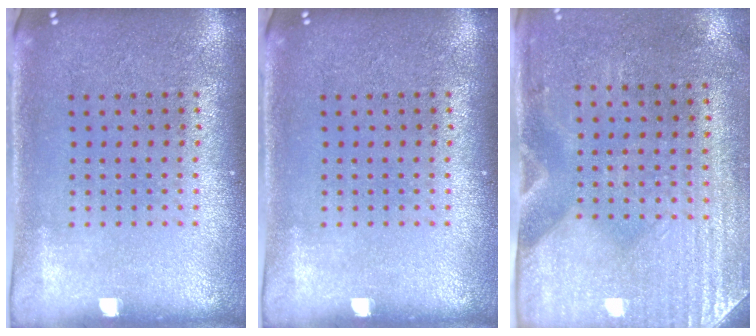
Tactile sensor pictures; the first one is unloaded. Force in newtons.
{"total": 0.0}
{"total": 2.9, "press": 2.5, "slide": 1.5}